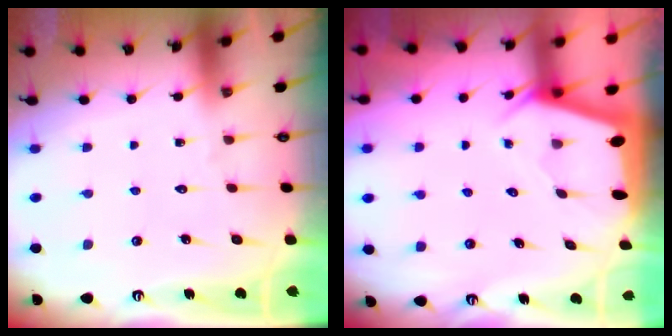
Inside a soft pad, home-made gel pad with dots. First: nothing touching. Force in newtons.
{"total": 2.0, "press": 2.0, "slide": 0.3}